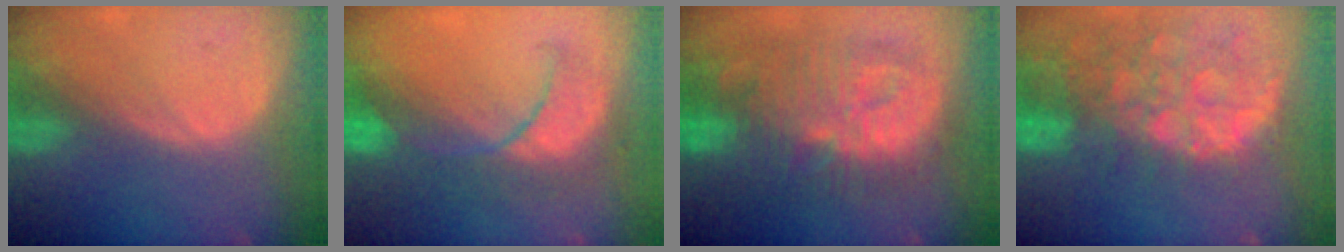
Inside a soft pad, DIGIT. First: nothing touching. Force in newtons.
{"total": 8.5, "press": 8.4, "slide": 1.7}
{"total": 13.7, "press": 13.6, "slide": 1.2}
{"total": 13.9, "press": 11.2, "slide": 8.3}